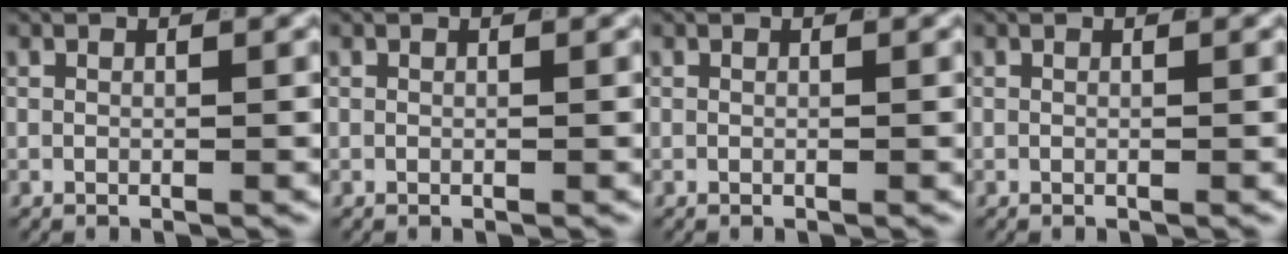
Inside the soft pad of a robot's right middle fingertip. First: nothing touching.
{"total": 0.0}
{"total": 0.0}
{"total": 0.0}